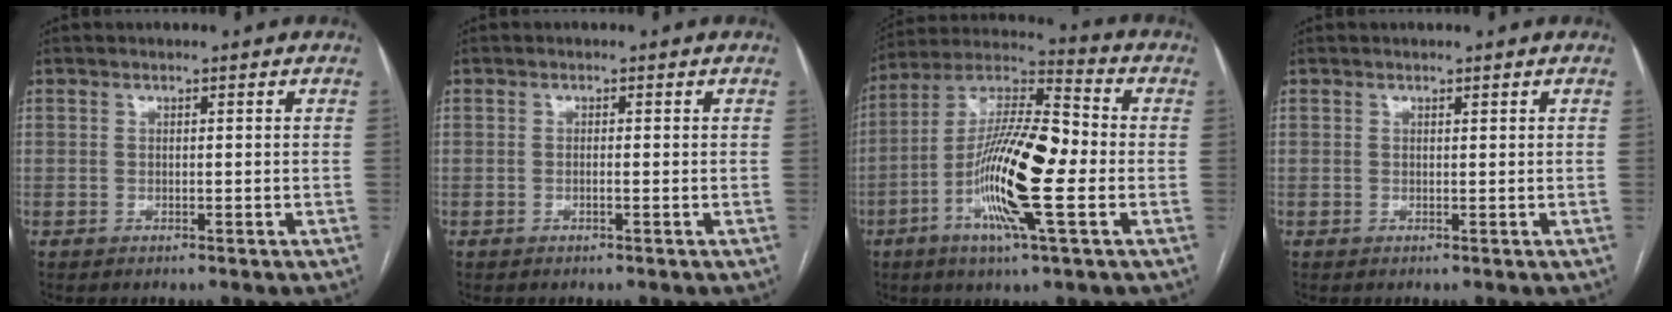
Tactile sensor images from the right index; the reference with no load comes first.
{"total": 0.6, "force": [-0.2, 0.0, 0.6], "torque": [-0.010, 0.002, -0.001]}
{"total": 17.3, "force": [-4.1, 1.9, 16.7], "torque": [-0.323, 0.003, -0.078]}
{"total": 0.0}